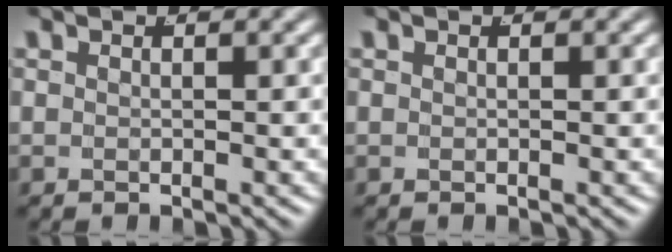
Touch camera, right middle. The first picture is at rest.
{"total": 0.0}